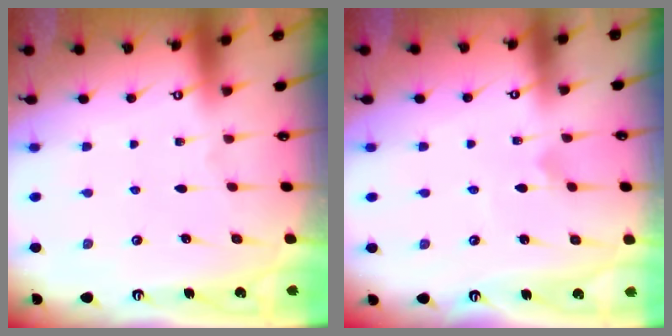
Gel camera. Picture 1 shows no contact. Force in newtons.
{"total": 3.4, "press": 3.4, "slide": 0.2}